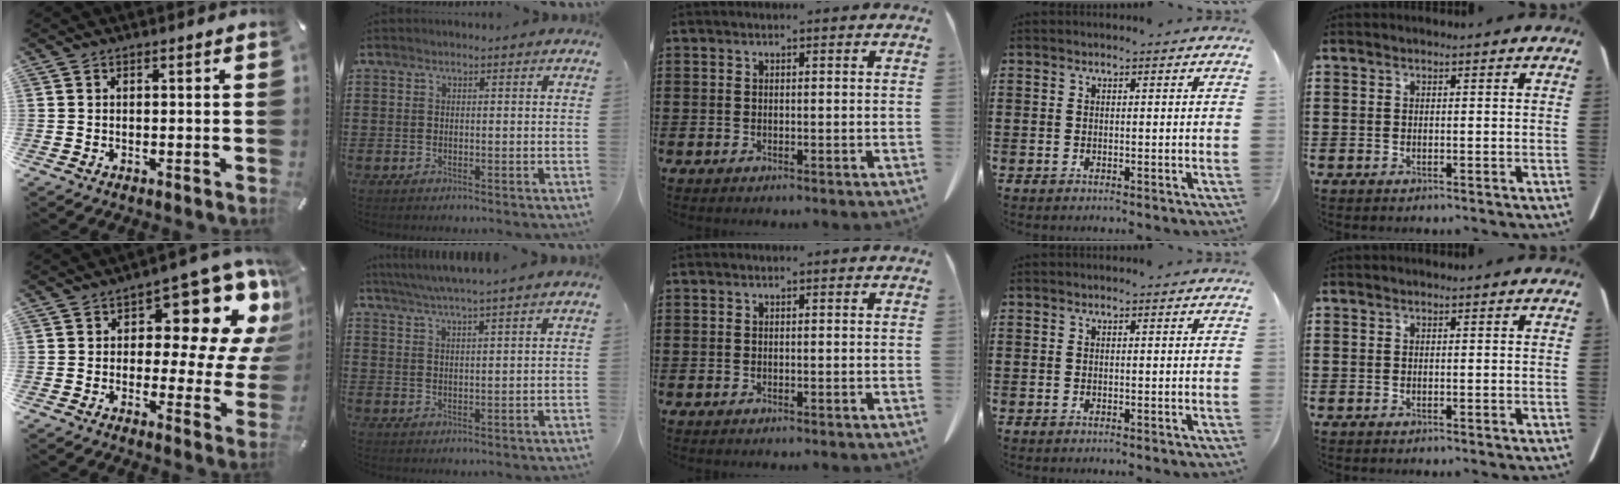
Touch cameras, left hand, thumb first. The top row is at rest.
{"thumb": {"total": 15.3, "force": [7.3, 7.7, 11.1], "torque": [-0.129, -0.068, 0.115]}, "index": {"total": 3.7, "force": [3.3, -0.7, 1.5], "torque": [-0.039, -0.010, 0.059]}}